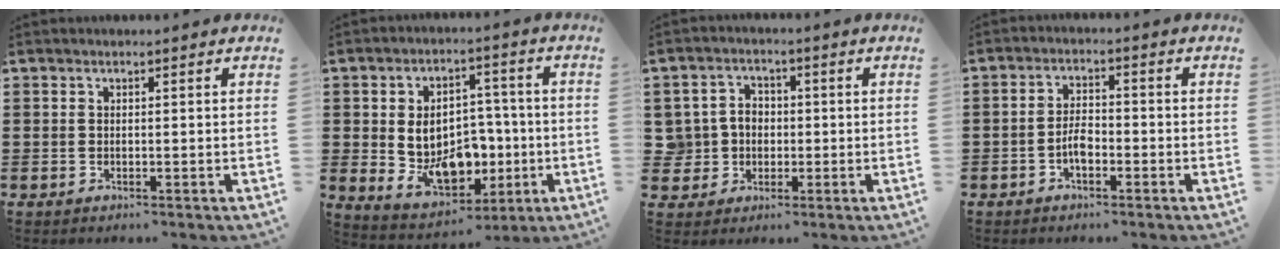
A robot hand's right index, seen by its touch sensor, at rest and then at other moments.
{"total": 10.1, "force": [-0.9, 7.3, 6.9], "torque": [-0.119, 0.004, -0.014]}
{"total": 4.7, "force": [-0.3, 4.6, 1.2], "torque": [-0.049, 0.013, -0.010]}
{"total": 3.4, "force": [-1.4, 1.7, 2.6], "torque": [-0.057, 0.001, -0.028]}